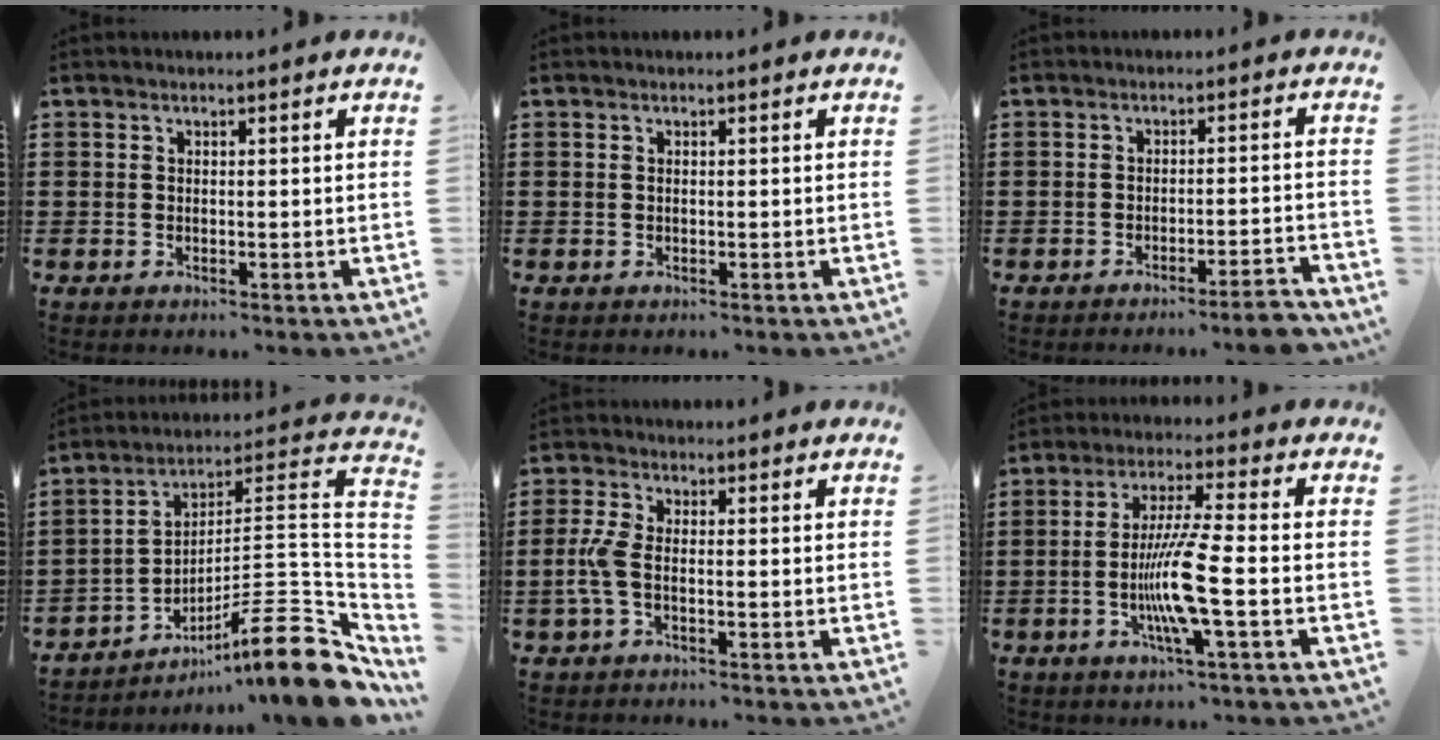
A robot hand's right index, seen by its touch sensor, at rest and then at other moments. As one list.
[{"total": 0.0}, {"total": 3.7, "force": [-3.2, -0.4, 1.9], "torque": [-0.031, -0.012, -0.060]}, {"total": 14.6, "force": [-8.3, 2.2, 11.8], "torque": [-0.162, 0.012, -0.145]}, {"total": 4.3, "force": [-1.2, 1.6, 3.9], "torque": [-0.096, -0.007, -0.028]}, {"total": 9.5, "force": [-2.7, 0.1, 9.1], "torque": [-0.180, -0.017, -0.056]}]